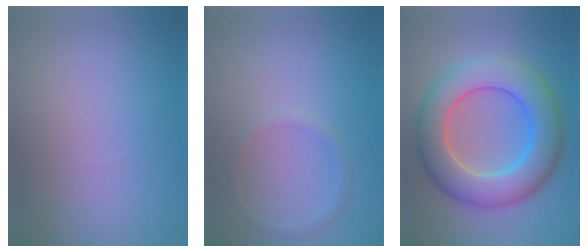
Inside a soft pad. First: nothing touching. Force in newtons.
{"total": 0.9, "press": 0.9, "slide": 0.1}
{"total": 9.3, "press": 9.3, "slide": 0.3}